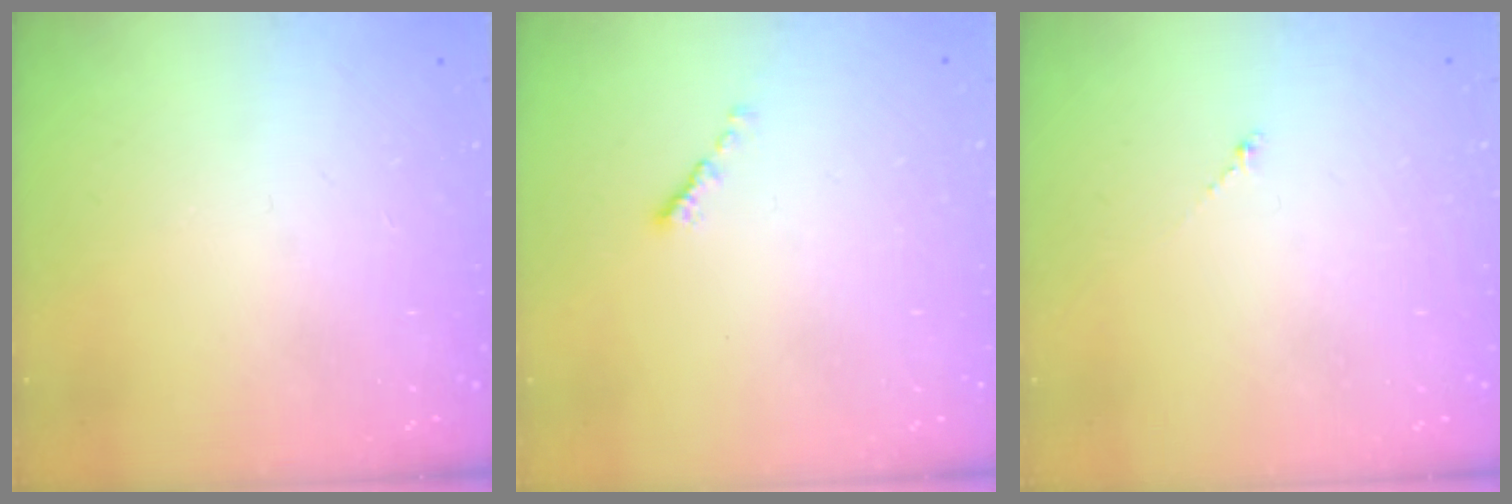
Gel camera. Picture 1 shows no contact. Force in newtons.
{"total": 0.0}
{"total": 0.7, "press": 0.6, "slide": 0.4}